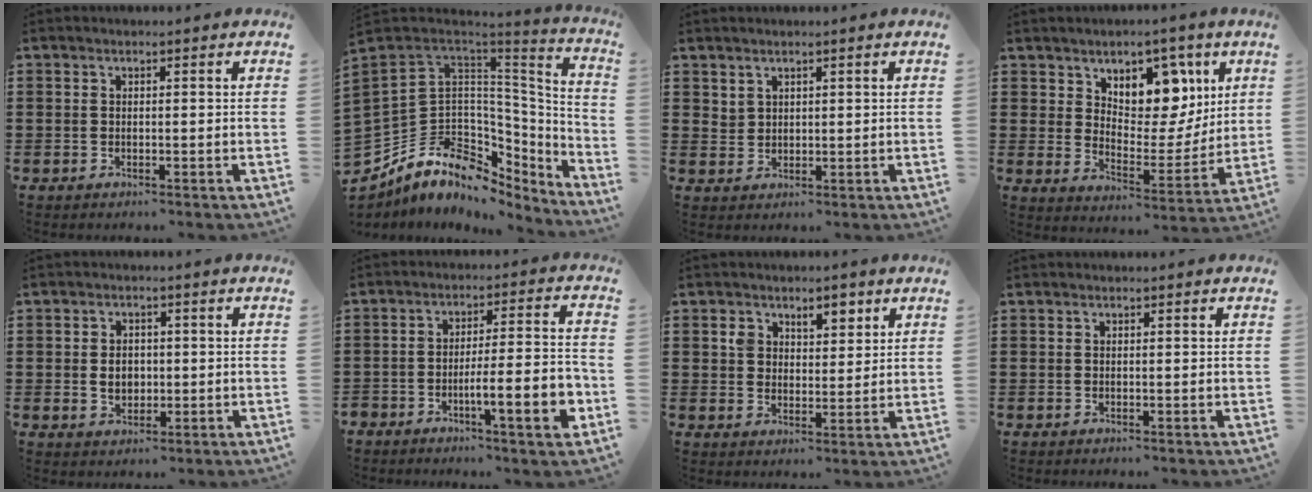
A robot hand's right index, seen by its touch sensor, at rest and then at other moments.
{"total": 12.1, "force": [-3.2, 9.5, 6.7], "torque": [-0.176, -0.009, -0.053]}
{"total": 2.1, "force": [1.8, 1.0, 0.3], "torque": [-0.009, 0.001, 0.037]}
{"total": 7.5, "force": [5.2, 5.0, 1.8], "torque": [-0.045, -0.042, 0.091]}
{"total": 3.5, "force": [0.0, 2.5, 2.4], "torque": [-0.045, 0.001, -0.003]}
{"total": 8.4, "force": [-3.9, 1.6, 7.3], "torque": [-0.102, -0.003, -0.068]}
{"total": 4.3, "force": [2.6, 3.2, 1.2], "torque": [-0.024, 0.010, 0.043]}
{"total": 0.0}